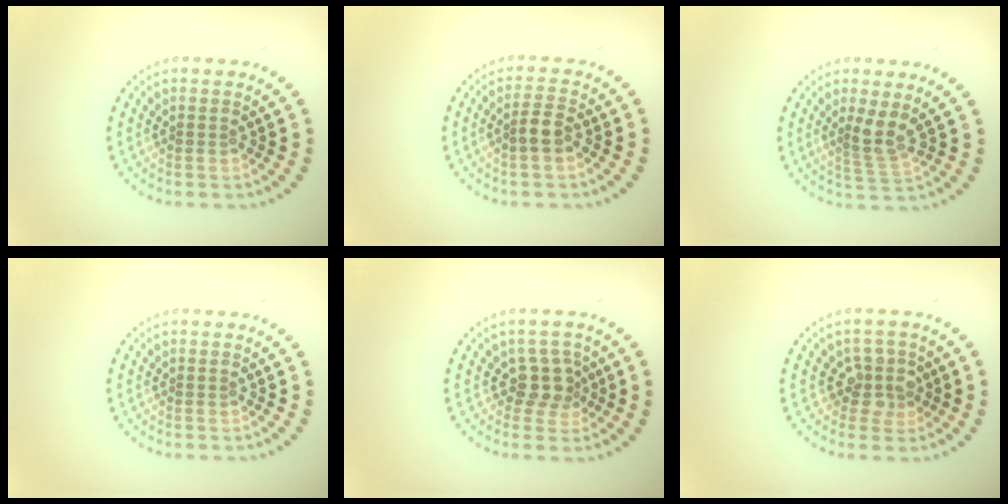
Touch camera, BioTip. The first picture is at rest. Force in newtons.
{"total": 2.0, "press": 1.8, "slide": 0.8}
{"total": 2.5, "press": 1.9, "slide": 1.7}
{"total": 0.0}
{"total": 2.3, "press": 1.8, "slide": 1.4}
{"total": 2.6, "press": 2.2, "slide": 1.5}